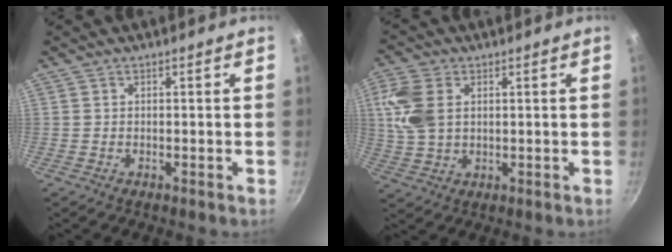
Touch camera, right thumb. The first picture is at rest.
{"total": 9.2, "force": [2.1, 6.0, 6.6], "torque": [-0.152, 0.004, 0.045]}